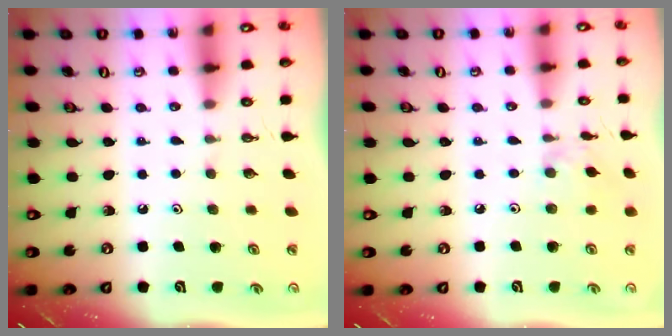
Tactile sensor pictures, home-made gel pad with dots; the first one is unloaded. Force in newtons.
{"total": 1.9, "press": 1.8, "slide": 0.5}